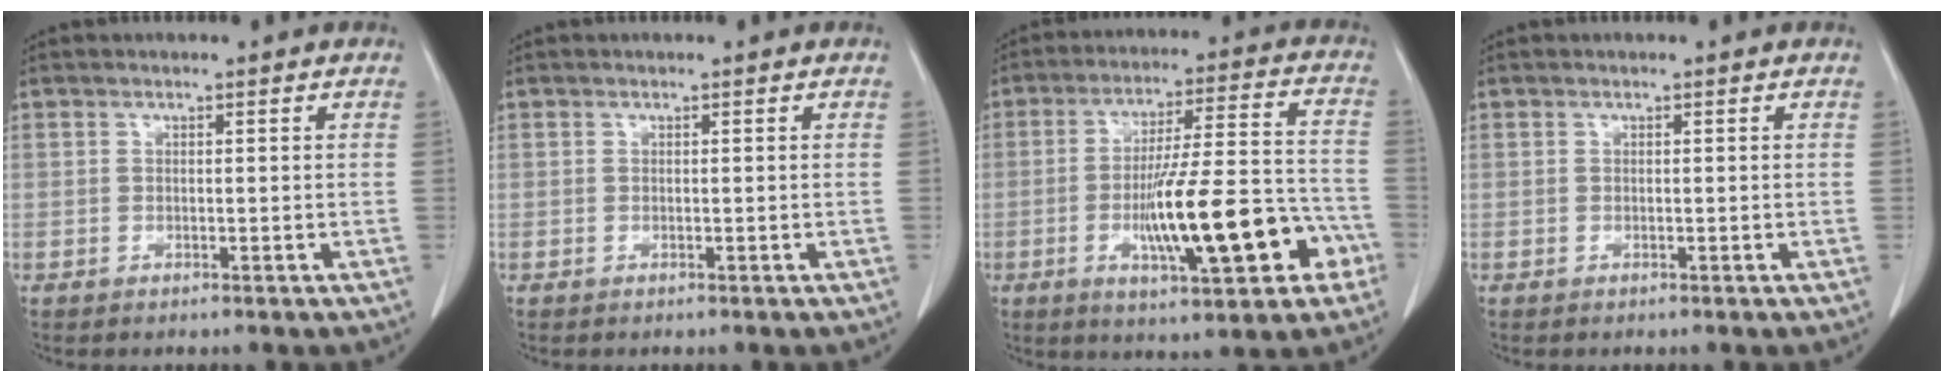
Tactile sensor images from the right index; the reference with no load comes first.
{"total": 0.0}
{"total": 17.5, "force": [-5.8, 3.2, 16.2], "torque": [-0.255, 0.013, -0.081]}
{"total": 0.0}